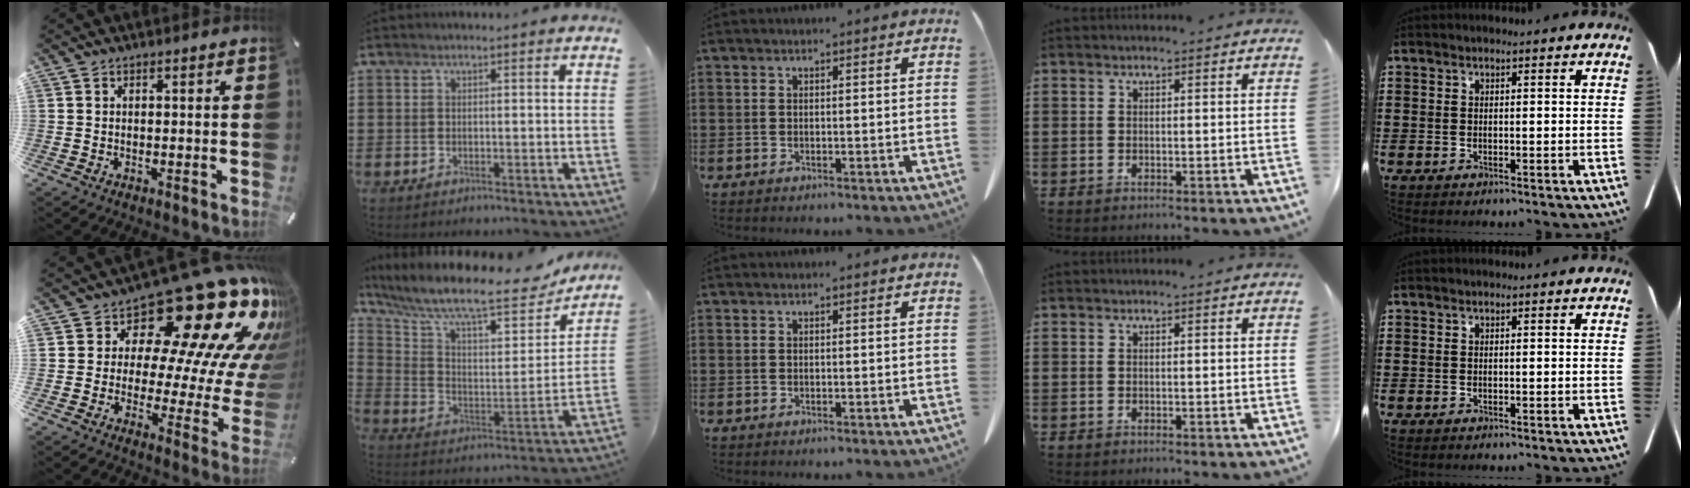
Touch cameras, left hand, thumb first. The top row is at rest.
{"thumb": {"total": 24.9, "force": [15.3, 10.9, 16.4], "torque": [-0.204, -0.134, 0.258]}, "index": {"total": 11.4, "force": [9.3, 2.1, 6.3], "torque": [-0.146, -0.063, 0.152]}}